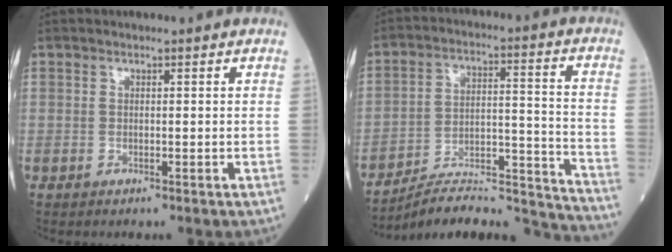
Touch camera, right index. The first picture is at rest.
{"total": 18.4, "force": [-18.0, -0.6, 3.8], "torque": [-0.033, 0.019, -0.263]}